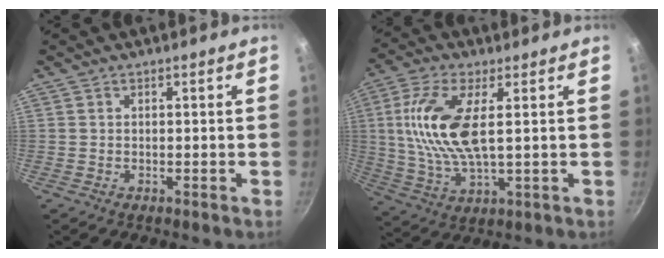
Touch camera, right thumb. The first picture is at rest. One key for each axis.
{"total": 13.5, "fx": 2.4, "fy": 5.3, "fz": 12.2, "tx": -0.258, "ty": -0.002, "tz": 0.049}